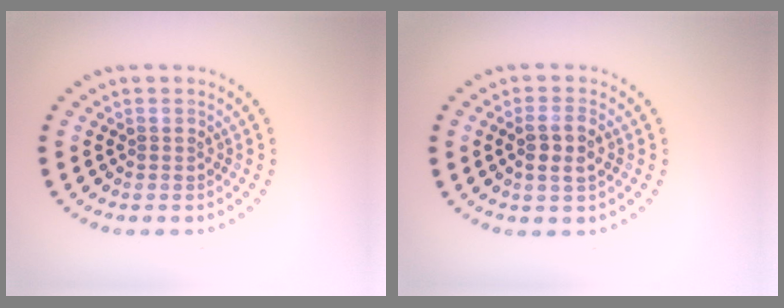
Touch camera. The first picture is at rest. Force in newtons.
{"total": 2.5, "press": 2.3, "slide": 1.1}